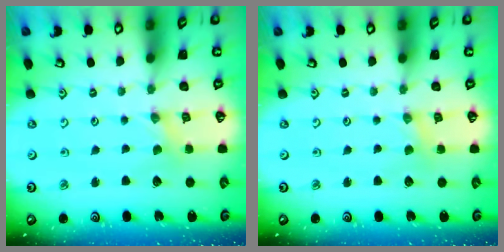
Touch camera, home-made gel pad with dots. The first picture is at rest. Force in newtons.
{"total": 1.0, "press": 1.0, "slide": 0.2}